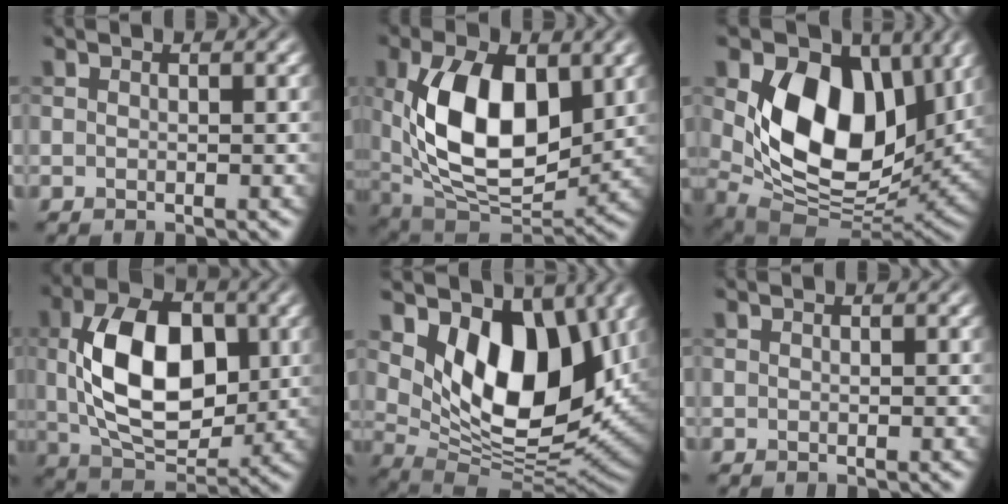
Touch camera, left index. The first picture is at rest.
{"total": 11.8, "force": [1.9, 6.4, 9.7], "torque": [-0.173, -0.006, 0.032]}
{"total": 13.4, "force": [3.2, 9.0, 9.5], "torque": [-0.156, -0.015, 0.058]}
{"total": 10.7, "force": [0.9, 6.4, 8.5], "torque": [-0.156, 0.005, 0.016]}
{"total": 11.0, "force": [3.8, 6.5, 8.1], "torque": [-0.128, -0.025, 0.068]}
{"total": 0.0}